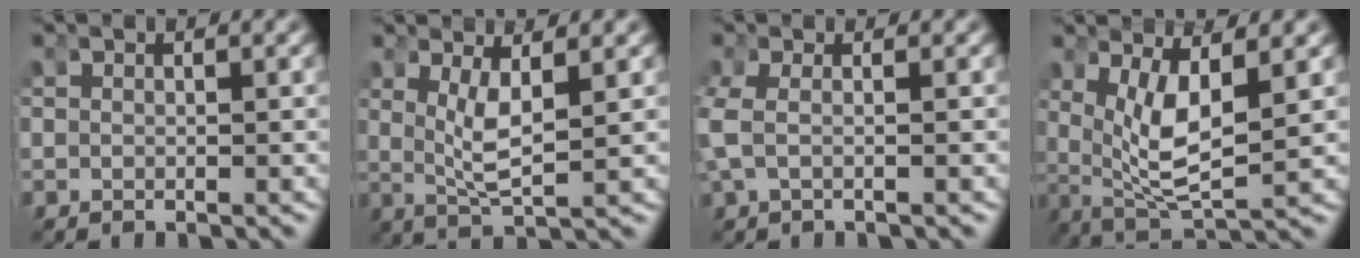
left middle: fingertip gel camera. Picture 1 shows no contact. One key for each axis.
{"total": 4.3, "fx": 0.8, "fy": 1.5, "fz": 4.0, "tx": -0.085, "ty": -0.013, "tz": 0.021}
{"total": 2.3, "fx": 0.0, "fy": 1.1, "fz": 2.0, "tx": -0.062, "ty": -0.003, "tz": 0.003}
{"total": 7.4, "fx": 1.1, "fy": 3.9, "fz": 6.1, "tx": -0.131, "ty": -0.022, "tz": 0.032}